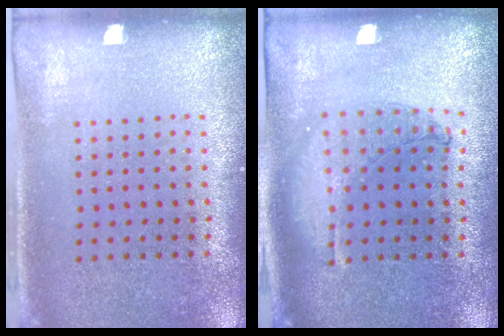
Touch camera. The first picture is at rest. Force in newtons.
{"total": 0.9, "press": 0.9, "slide": 0.2}